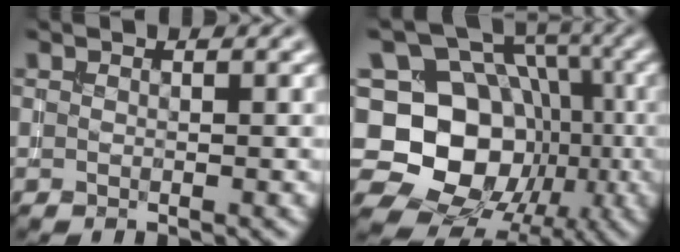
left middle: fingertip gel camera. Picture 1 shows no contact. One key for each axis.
{"total": 15.6, "fx": -1.8, "fy": 13.4, "fz": 7.8, "tx": -0.133, "ty": 0.016, "tz": -0.049}